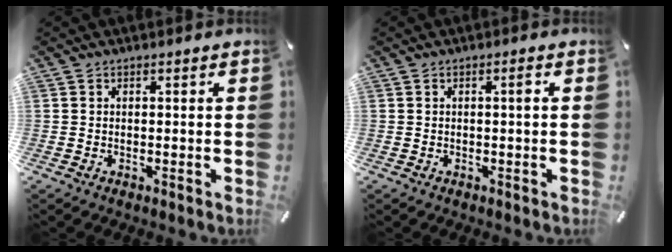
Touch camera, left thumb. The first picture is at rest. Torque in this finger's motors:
{"motor_torque": [-0.33, -0.03, 0.07, -0.28, 0.06]}